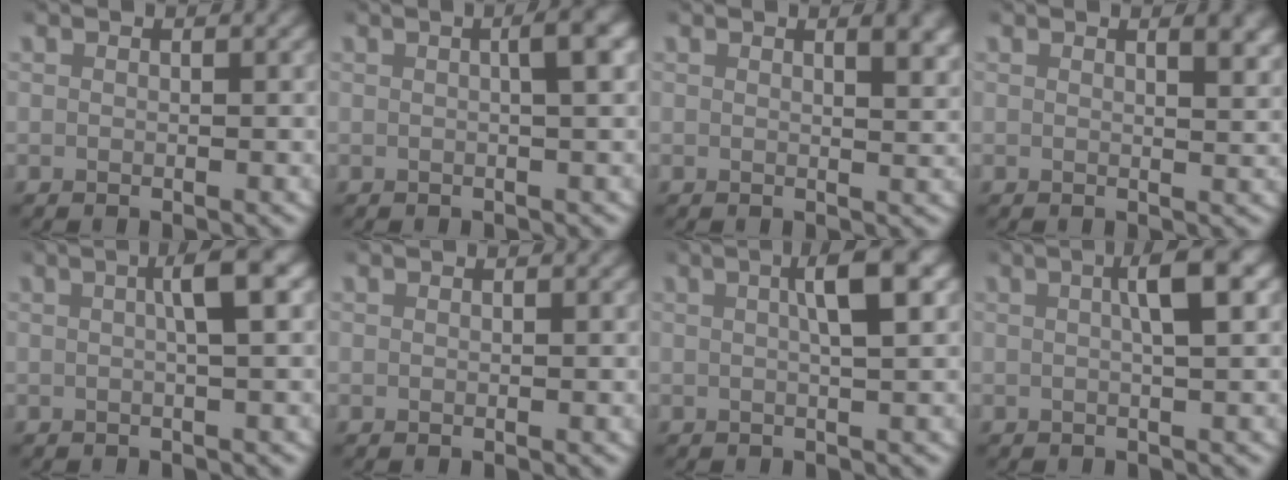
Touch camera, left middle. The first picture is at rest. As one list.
[{"total": 2.5, "force": [0.5, 0.2, 2.4], "torque": [-0.032, 0.014, 0.002]}, {"total": 1.9, "force": [1.2, 0.2, 1.5], "torque": [-0.014, -0.005, 0.020]}, {"total": 1.8, "force": [1.2, 0.2, 1.3], "torque": [-0.011, -0.006, 0.019]}, {"total": 3.2, "force": [0.5, 0.1, 3.1], "torque": [-0.047, 0.017, 0.001]}, {"total": 0.0}, {"total": 3.8, "force": [1.0, 0.3, 3.7], "torque": [-0.058, 0.014, 0.009]}, {"total": 3.5, "force": [0.7, 0.2, 3.4], "torque": [-0.053, 0.015, 0.005]}]